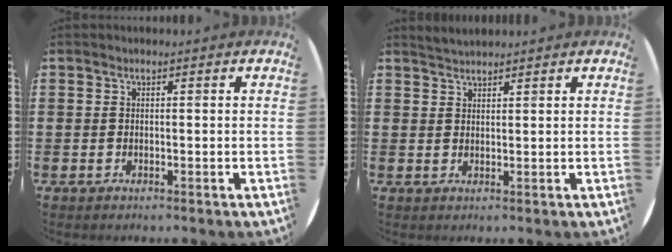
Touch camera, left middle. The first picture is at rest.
{"total": 1.8, "force": [1.7, 0.1, 0.1], "torque": [-0.004, 0.003, 0.034]}